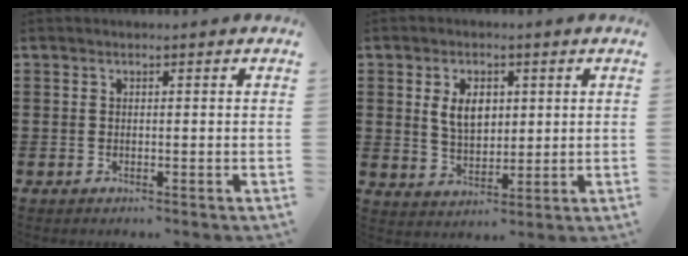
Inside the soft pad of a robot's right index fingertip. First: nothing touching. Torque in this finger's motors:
{"motor_torque": [1.31, 0.18, 0.24, 0.06]}